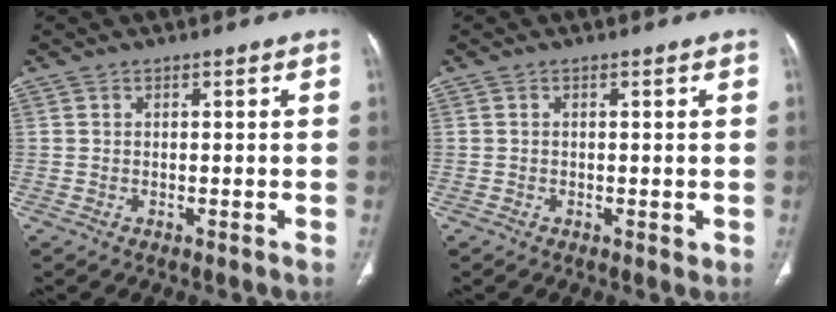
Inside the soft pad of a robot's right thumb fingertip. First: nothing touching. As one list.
[{"total": 0.7, "force": [0.0, 0.5, 0.5], "torque": [-0.007, -0.002, 0.000]}]